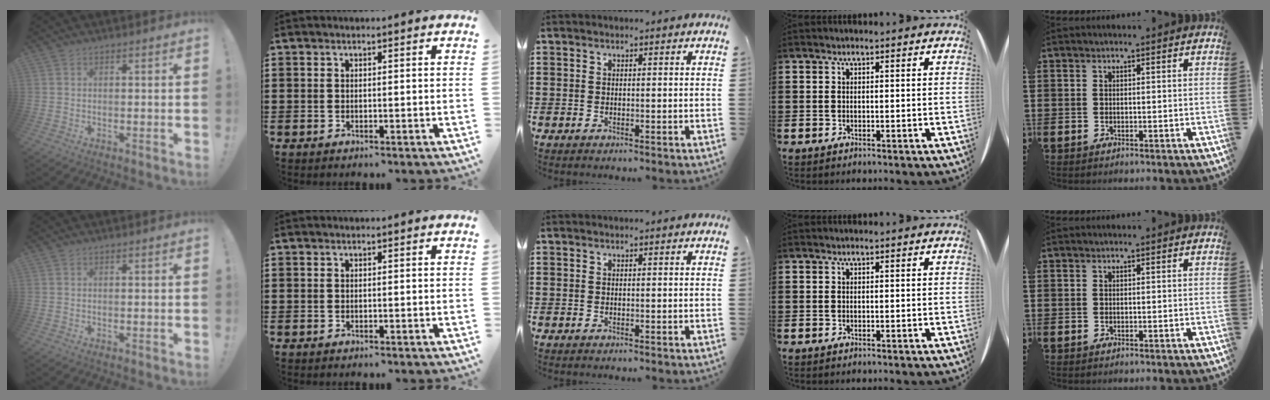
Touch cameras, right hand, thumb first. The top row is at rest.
{}